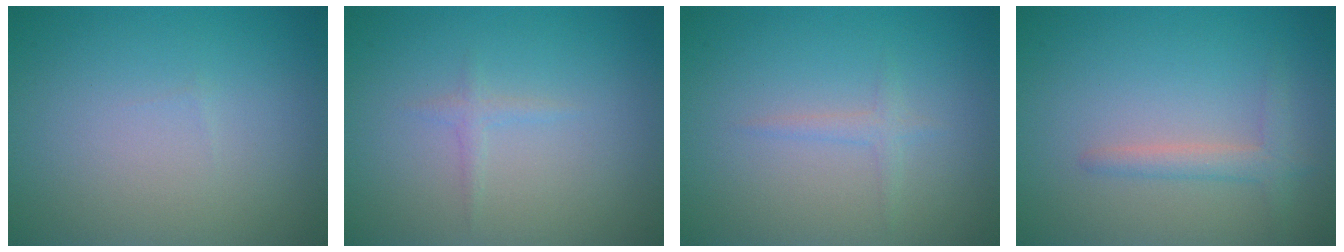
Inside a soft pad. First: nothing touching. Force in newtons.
{"total": 0.8, "press": 0.8, "slide": 0.1}
{"total": 1.1, "press": 1.1, "slide": 0.0}
{"total": 1.9, "press": 1.9, "slide": 0.2}